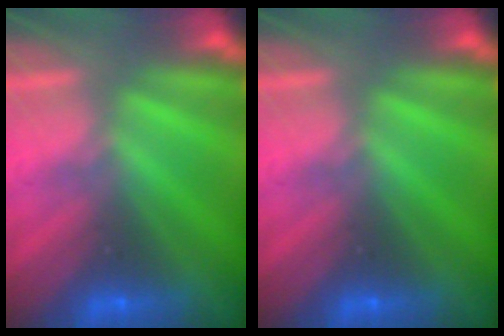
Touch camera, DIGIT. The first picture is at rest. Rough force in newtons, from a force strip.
{"total": 0.0}